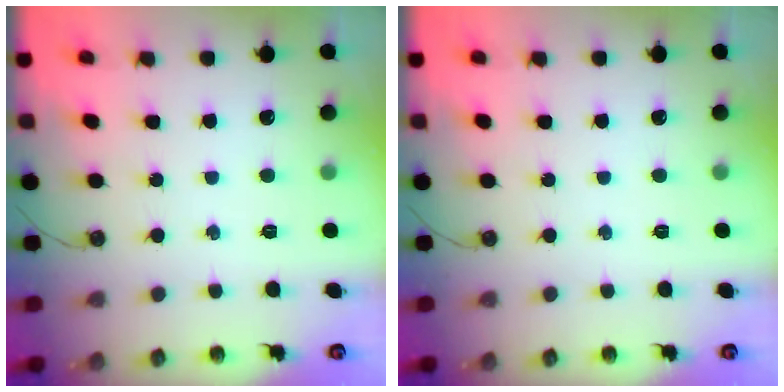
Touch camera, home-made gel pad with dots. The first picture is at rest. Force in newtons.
{"total": 0.0}